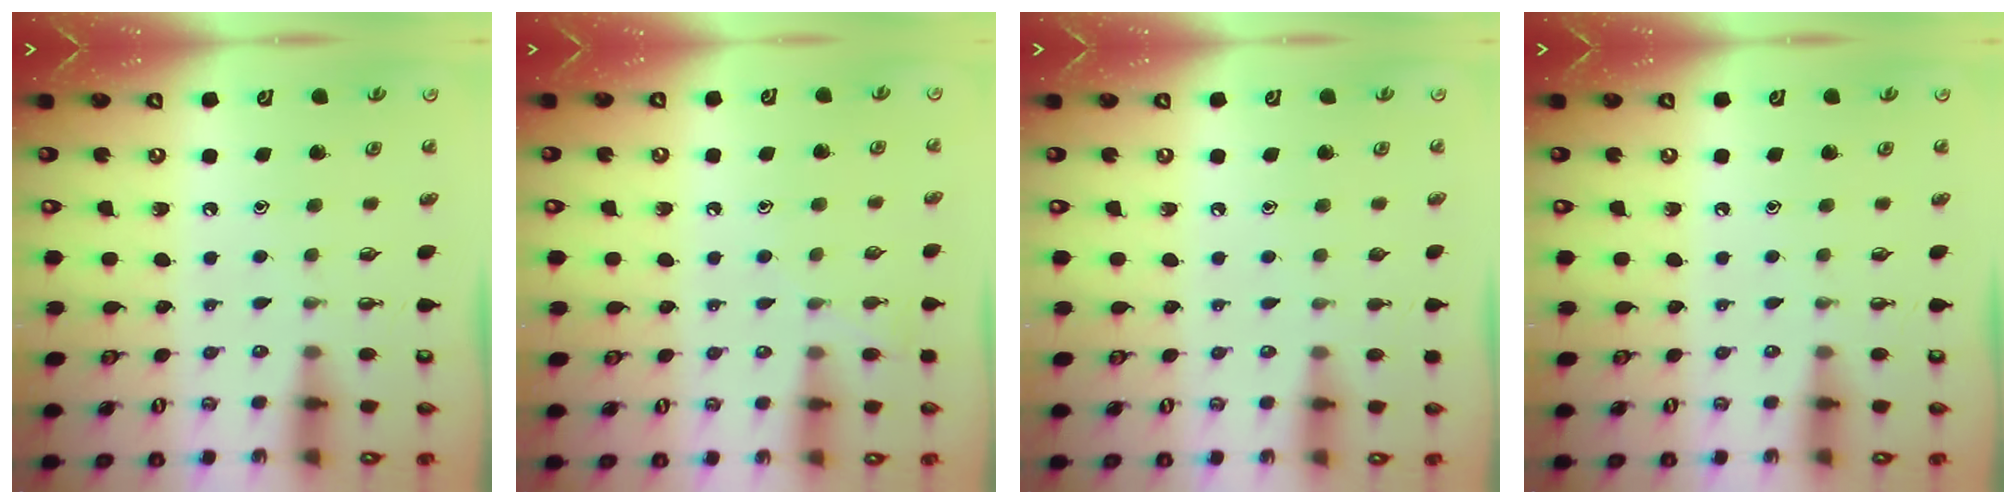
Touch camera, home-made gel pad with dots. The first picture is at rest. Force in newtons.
{"total": 6.8, "press": 6.7, "slide": 0.7}
{"total": 0.0}
{"total": 0.0}